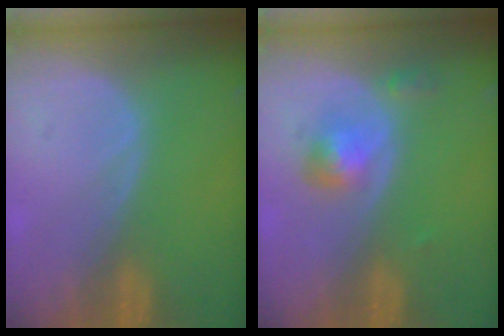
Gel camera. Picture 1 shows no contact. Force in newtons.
{"total": 3.3, "press": 3.3, "slide": 0.2}